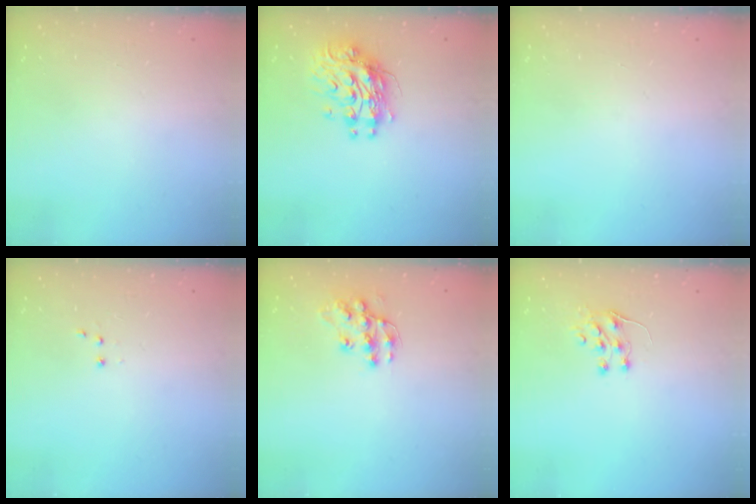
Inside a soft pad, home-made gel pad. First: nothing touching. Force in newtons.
{"total": 11.5, "press": 11.4, "slide": 0.9}
{"total": 0.0}
{"total": 3.0, "press": 2.9, "slide": 0.7}
{"total": 12.2, "press": 12.2, "slide": 0.9}
{"total": 6.0, "press": 5.9, "slide": 0.7}